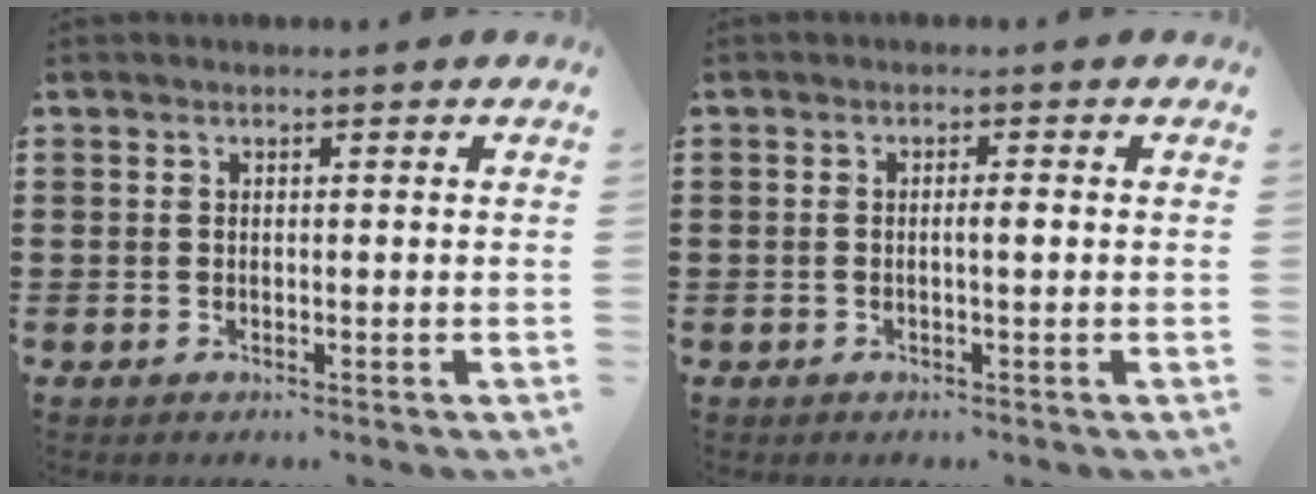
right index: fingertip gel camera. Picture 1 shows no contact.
{"total": 1.6, "force": [-0.2, 0.2, 1.5], "torque": [-0.029, 0.000, -0.005]}